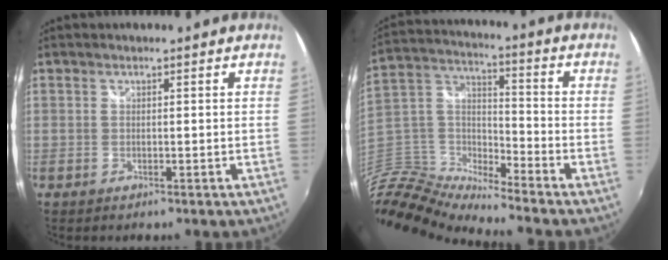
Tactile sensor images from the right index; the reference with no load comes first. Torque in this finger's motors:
{"motor_torque": [0.46, -0.63, -0.02, 0.04]}